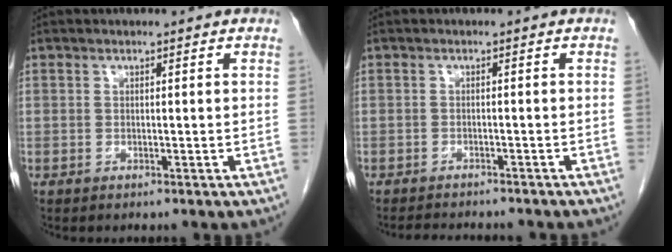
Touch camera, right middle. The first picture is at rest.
{"total": 6.3, "force": [-5.7, 1.1, 2.3], "torque": [-0.028, -0.005, -0.078]}